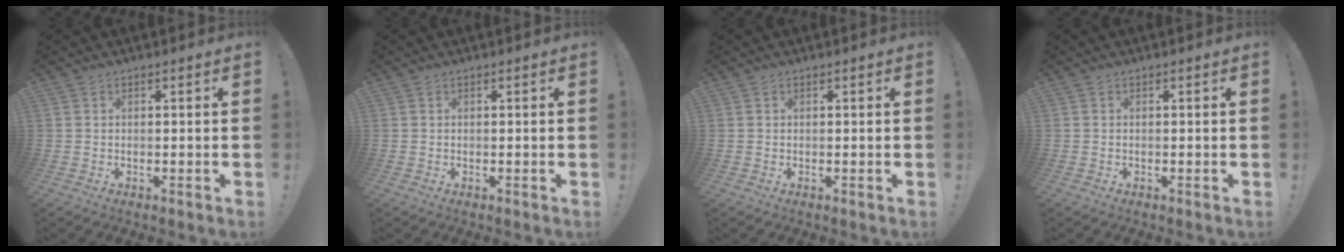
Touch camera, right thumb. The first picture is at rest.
{"total": 0.0}
{"total": 0.0}
{"total": 0.0}